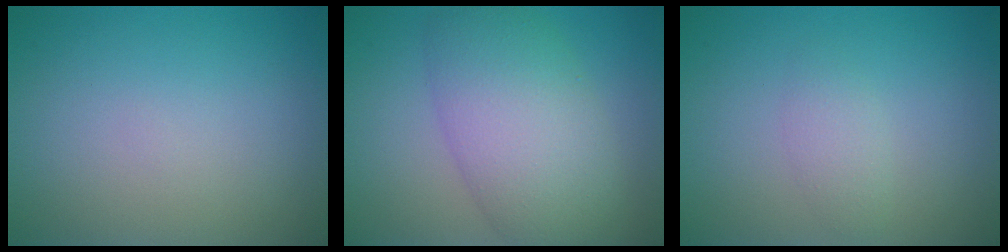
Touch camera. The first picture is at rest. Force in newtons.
{"total": 8.0, "press": 8.0, "slide": 0.2}
{"total": 1.4, "press": 1.4, "slide": 0.0}